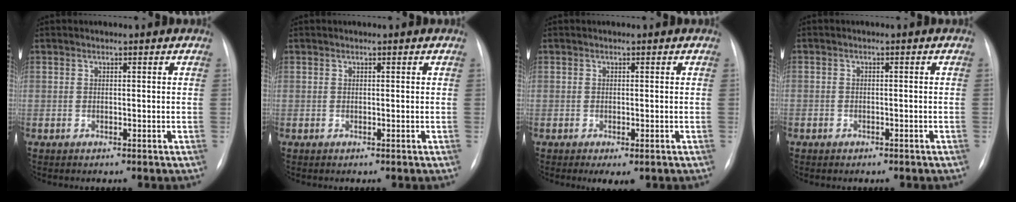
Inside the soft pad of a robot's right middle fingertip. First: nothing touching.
{"total": 0.0}
{"total": 2.3, "force": [-1.2, 0.9, 1.7], "torque": [-0.023, -0.004, -0.010]}
{"total": 1.4, "force": [-1.0, 1.0, 0.2], "torque": [-0.008, 0.004, -0.013]}